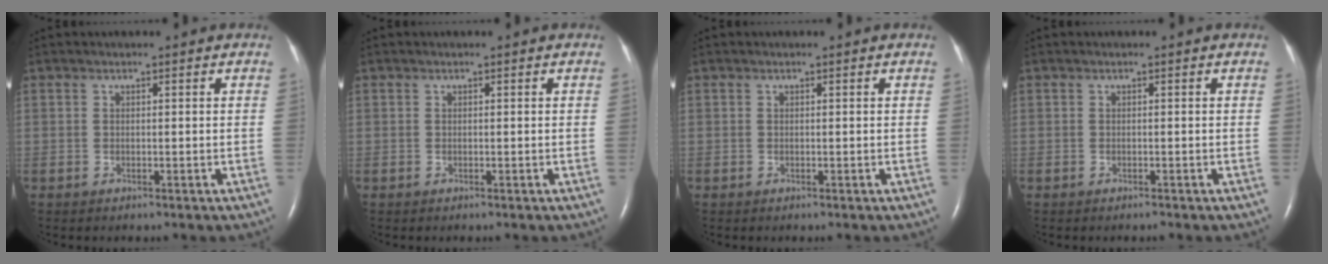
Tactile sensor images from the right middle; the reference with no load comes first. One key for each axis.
{"total": 0.0}
{"total": 0.0}
{"total": 0.0}